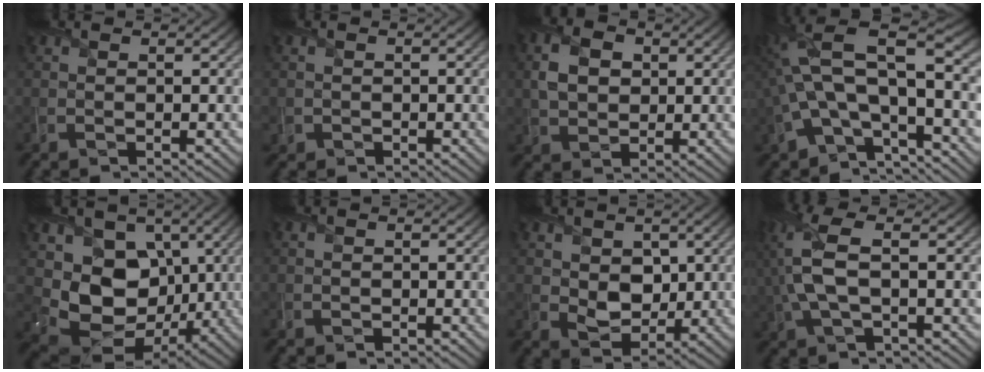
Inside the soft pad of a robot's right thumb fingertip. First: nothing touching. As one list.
[{"total": 0.9, "force": [-0.4, 0.8, -0.1], "torque": [0.005, -0.007, -0.010]}, {"total": 4.9, "force": [0.9, 3.5, 3.3], "torque": [-0.076, 0.004, 0.013]}, {"total": 13.5, "force": [-1.7, 6.6, 11.7], "torque": [-0.250, 0.002, -0.038]}, {"total": 11.1, "force": [0.7, 8.8, 6.8], "torque": [-0.130, -0.030, 0.008]}, {"total": 0.0}, {"total": 4.7, "force": [0.9, 3.5, 3.0], "torque": [-0.074, -0.011, 0.015]}, {"total": 8.1, "force": [0.1, 3.3, 7.5], "torque": [-0.196, 0.009, -0.004]}]